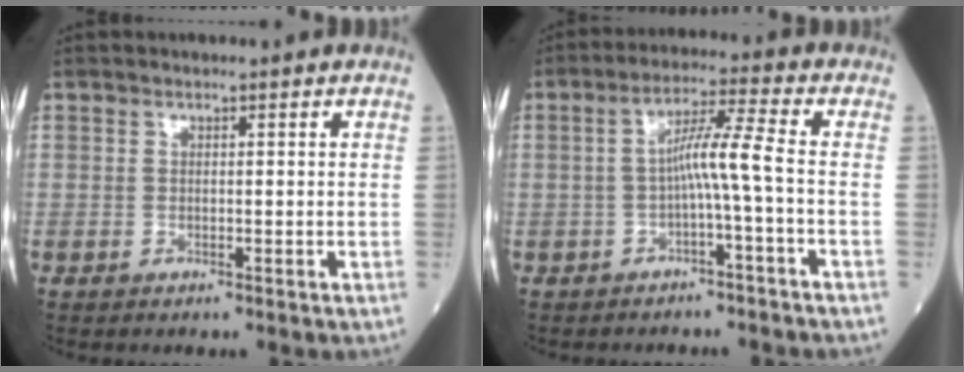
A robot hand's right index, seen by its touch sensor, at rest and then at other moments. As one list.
[{"total": 5.7, "force": [-1.3, -0.8, 5.5], "torque": [-0.099, 0.023, -0.021]}]